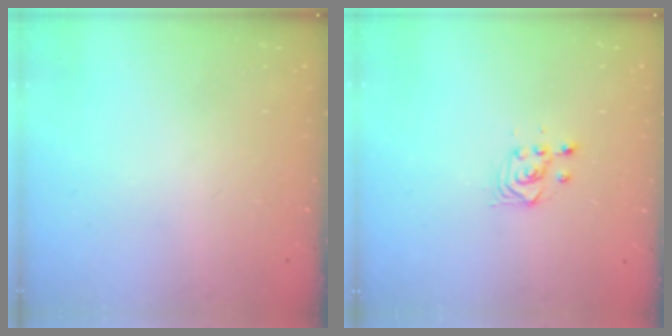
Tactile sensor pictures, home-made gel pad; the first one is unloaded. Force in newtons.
{"total": 3.3, "press": 3.2, "slide": 0.4}